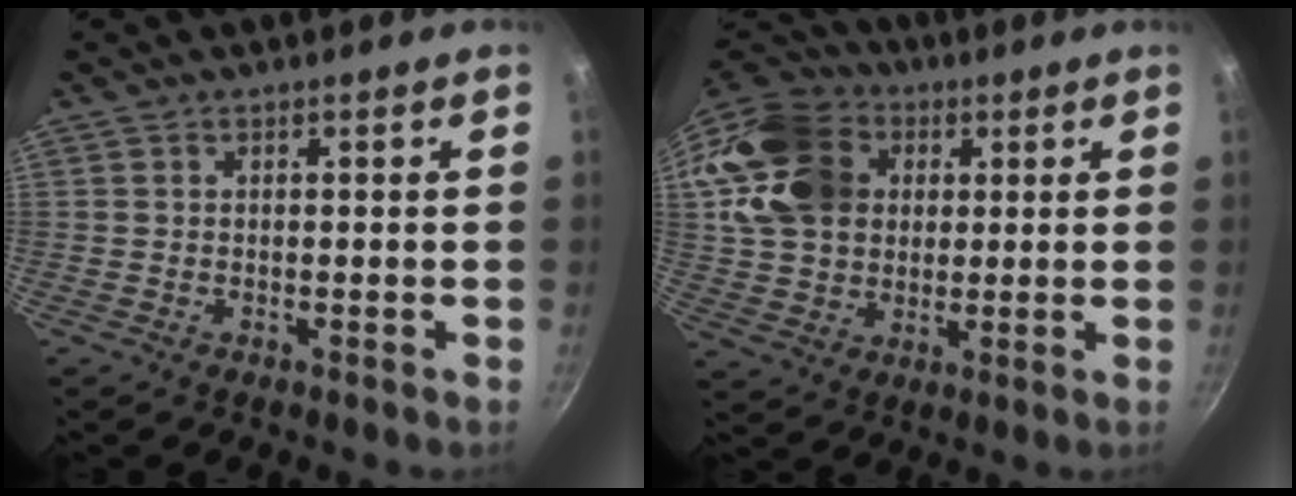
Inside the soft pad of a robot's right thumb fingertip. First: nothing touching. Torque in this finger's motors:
{"motor_torque": [0.99, 3.66, 1.70, 0.28, 0.26]}